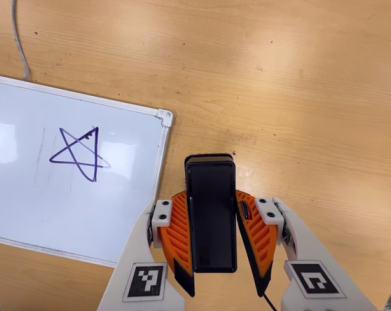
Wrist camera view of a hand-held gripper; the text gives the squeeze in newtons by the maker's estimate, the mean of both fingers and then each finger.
{"total": 6.8, "left": 5.4, "right": 8.2}